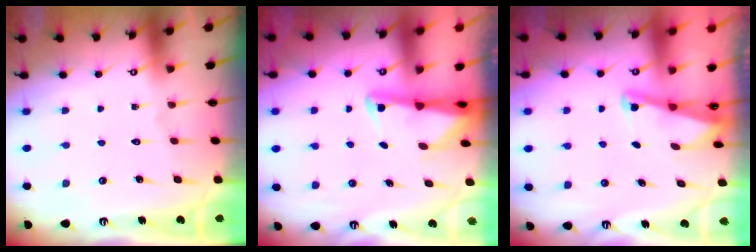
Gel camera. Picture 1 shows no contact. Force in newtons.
{"total": 2.3, "press": 2.3, "slide": 0.5}
{"total": 1.9, "press": 1.9, "slide": 0.4}